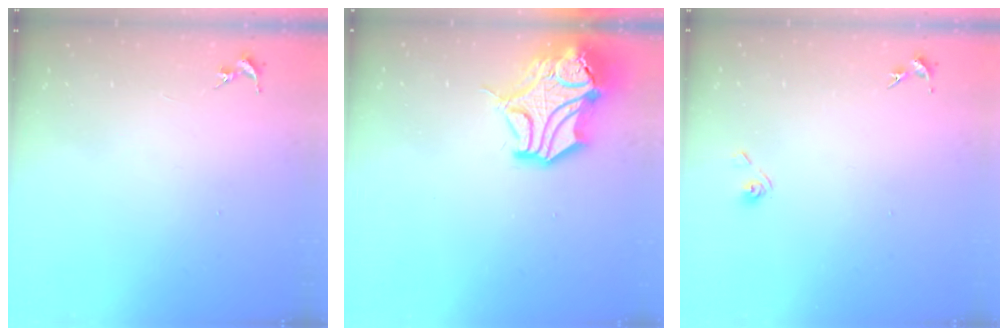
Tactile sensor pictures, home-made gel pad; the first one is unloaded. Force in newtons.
{"total": 16.3, "press": 16.2, "slide": 2.2}
{"total": 4.3, "press": 3.9, "slide": 1.9}